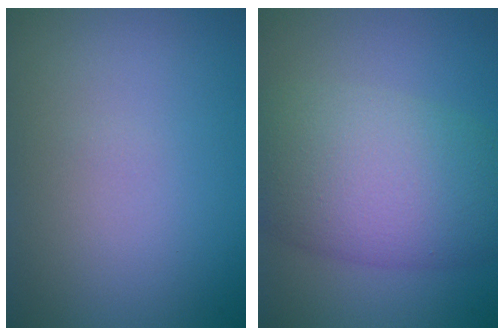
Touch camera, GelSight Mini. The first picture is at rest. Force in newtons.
{"total": 8.9, "press": 8.9, "slide": 0.5}